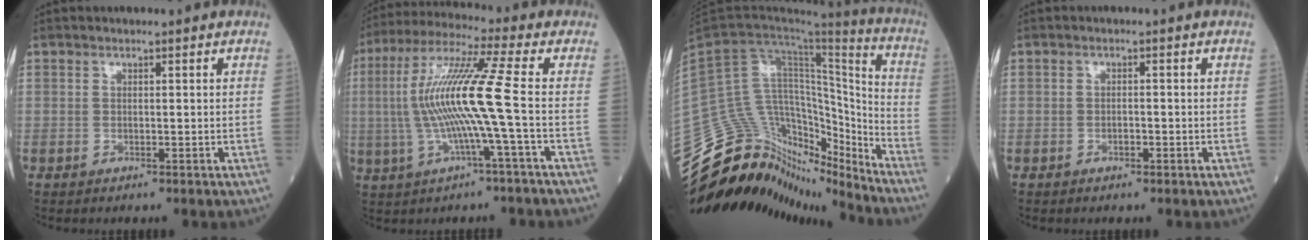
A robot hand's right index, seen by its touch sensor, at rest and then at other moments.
{"total": 13.1, "force": [-1.1, -1.2, 13.0], "torque": [-0.266, 0.012, -0.027]}
{"total": 28.9, "force": [-25.7, 8.7, 10.0], "torque": [-0.227, 0.032, -0.406]}
{"total": 0.9, "force": [-0.6, 0.4, 0.5], "torque": [-0.007, 0.003, -0.010]}